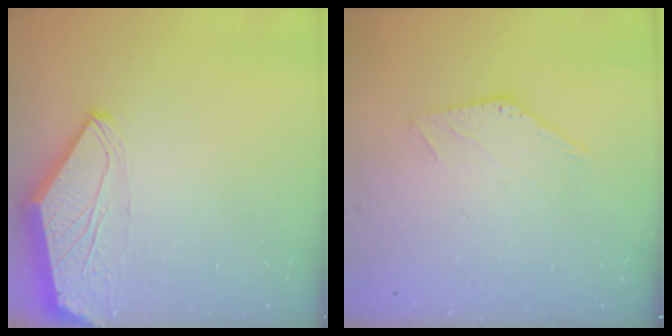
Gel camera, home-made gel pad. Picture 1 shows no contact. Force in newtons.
{"total": 0.0}